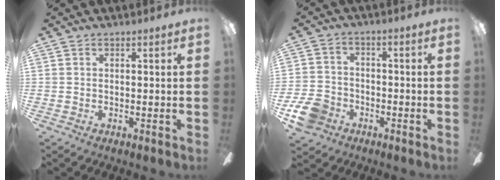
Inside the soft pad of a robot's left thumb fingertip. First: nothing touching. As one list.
[{"total": 8.7, "force": [-5.0, 6.2, 3.5], "torque": [-0.086, 0.038, -0.093]}]